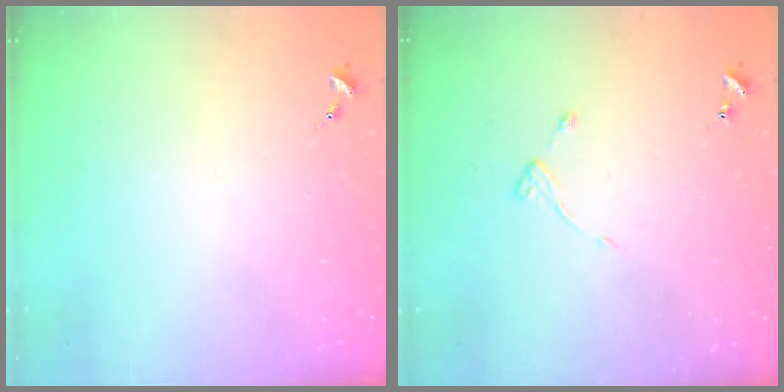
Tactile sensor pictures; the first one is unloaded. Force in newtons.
{"total": 4.1, "press": 4.1, "slide": 0.5}